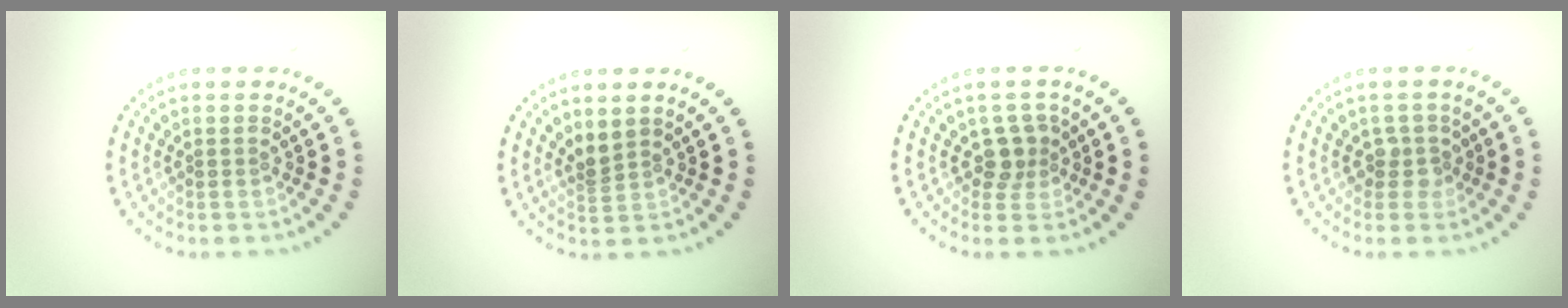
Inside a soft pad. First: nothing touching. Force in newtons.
{"total": 1.7, "press": 1.2, "slide": 1.2}
{"total": 2.2, "press": 1.9, "slide": 1.1}
{"total": 1.7, "press": 1.3, "slide": 1.1}